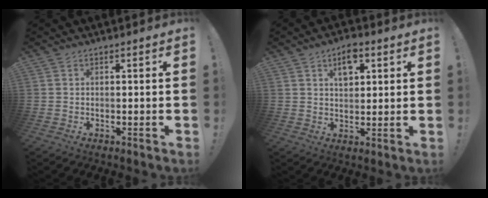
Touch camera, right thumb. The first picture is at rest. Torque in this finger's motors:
{"motor_torque": [0.00, 0.02, 0.01, 0.09, 0.10]}